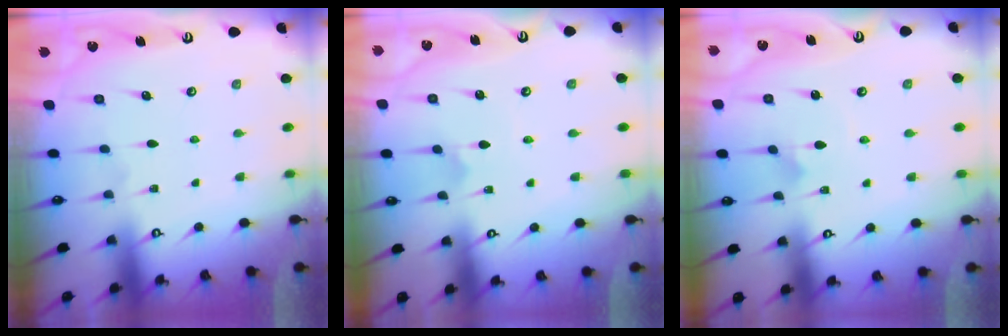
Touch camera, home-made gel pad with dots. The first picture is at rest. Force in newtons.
{"total": 0.8, "press": 0.8, "slide": 0.0}
{"total": 2.2, "press": 2.2, "slide": 0.1}